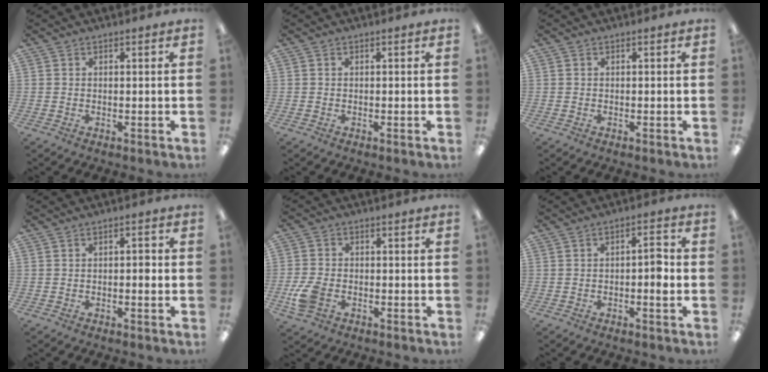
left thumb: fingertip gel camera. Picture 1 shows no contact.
{"total": 0.0}
{"total": 0.0}
{"total": 2.2, "force": [-0.7, 1.0, 1.8], "torque": [-0.033, 0.008, -0.014]}
{"total": 6.7, "force": [-2.6, 4.4, 4.3], "torque": [-0.097, 0.008, -0.048]}
{"total": 4.4, "force": [-1.0, 1.5, 4.0], "torque": [-0.068, 0.012, -0.018]}